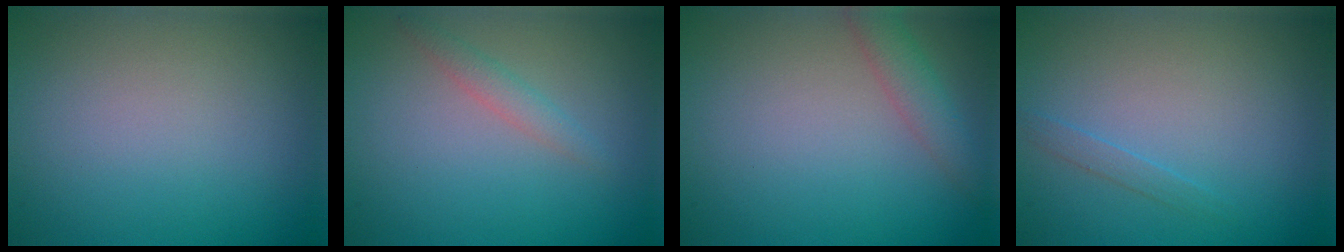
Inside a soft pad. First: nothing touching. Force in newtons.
{"total": 1.3, "press": 1.3, "slide": 0.1}
{"total": 2.3, "press": 2.3, "slide": 0.1}
{"total": 0.9, "press": 0.9, "slide": 0.0}